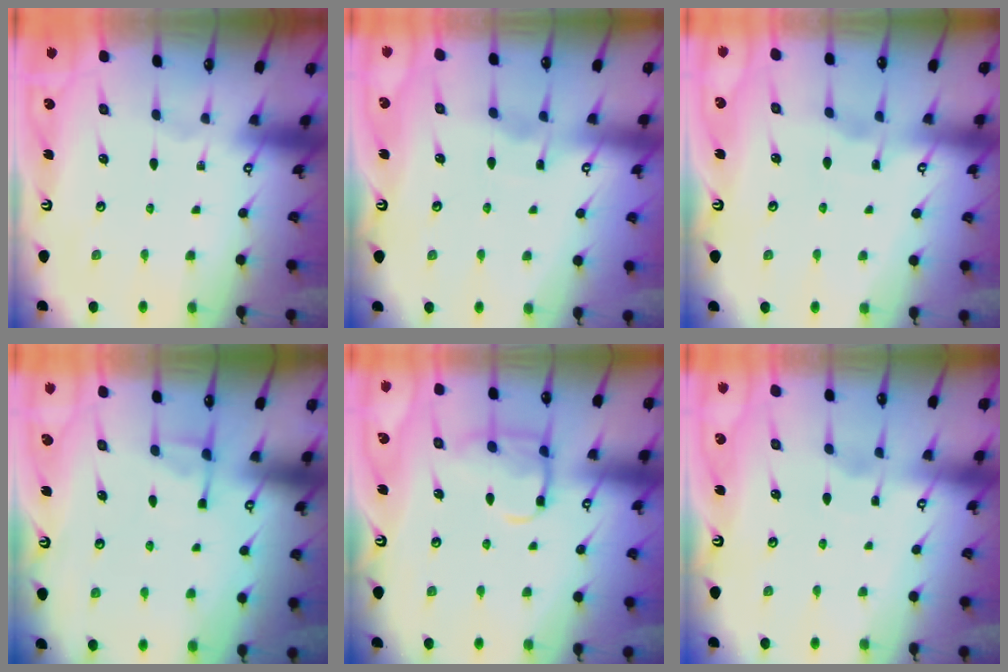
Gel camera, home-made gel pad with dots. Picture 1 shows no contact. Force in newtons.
{"total": 3.4, "press": 3.4, "slide": 0.4}
{"total": 2.5, "press": 2.5, "slide": 0.2}
{"total": 4.4, "press": 4.2, "slide": 1.0}
{"total": 12.2, "press": 12.2, "slide": 0.9}
{"total": 2.4, "press": 2.4, "slide": 0.4}